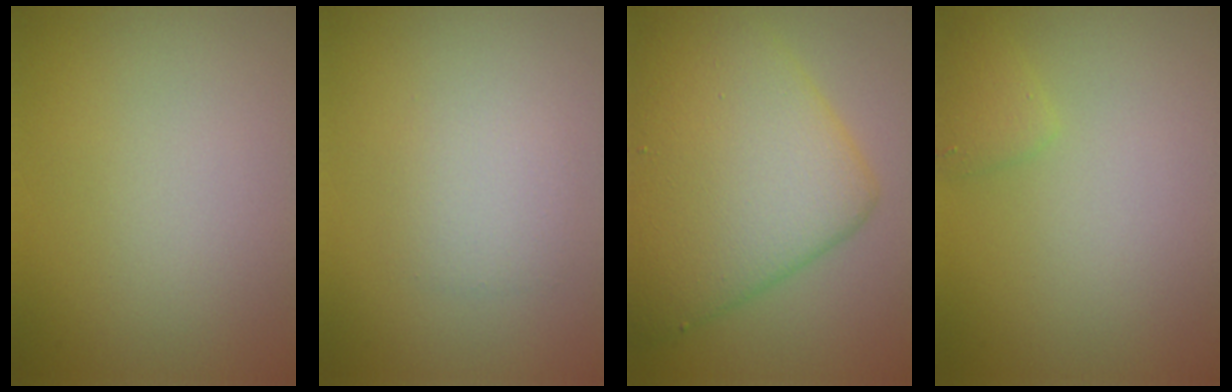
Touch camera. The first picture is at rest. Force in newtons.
{"total": 1.9, "press": 1.9, "slide": 0.1}
{"total": 10.4, "press": 10.4, "slide": 0.4}
{"total": 1.3, "press": 1.3, "slide": 0.1}